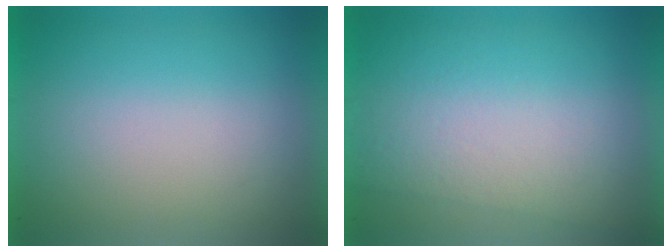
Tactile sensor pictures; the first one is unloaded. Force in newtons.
{"total": 2.7}